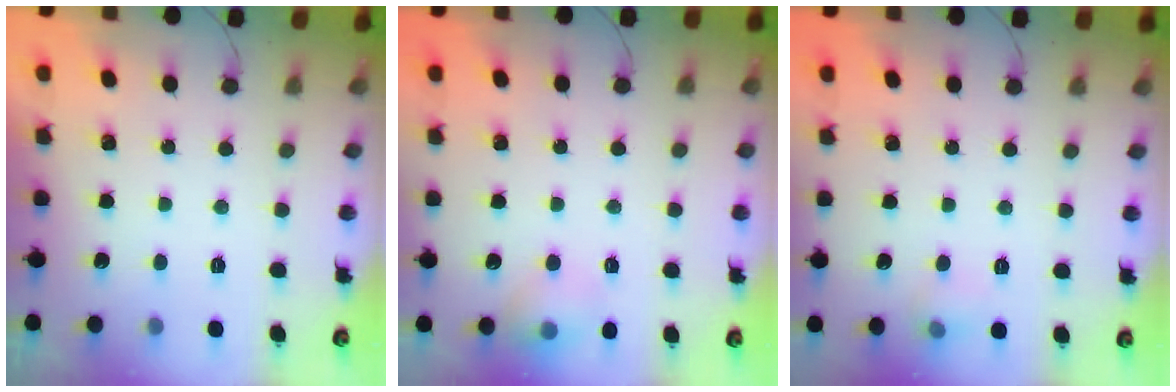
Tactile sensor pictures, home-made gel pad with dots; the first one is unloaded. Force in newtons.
{"total": 8.5, "press": 8.3, "slide": 1.7}
{"total": 5.1, "press": 4.8, "slide": 1.8}